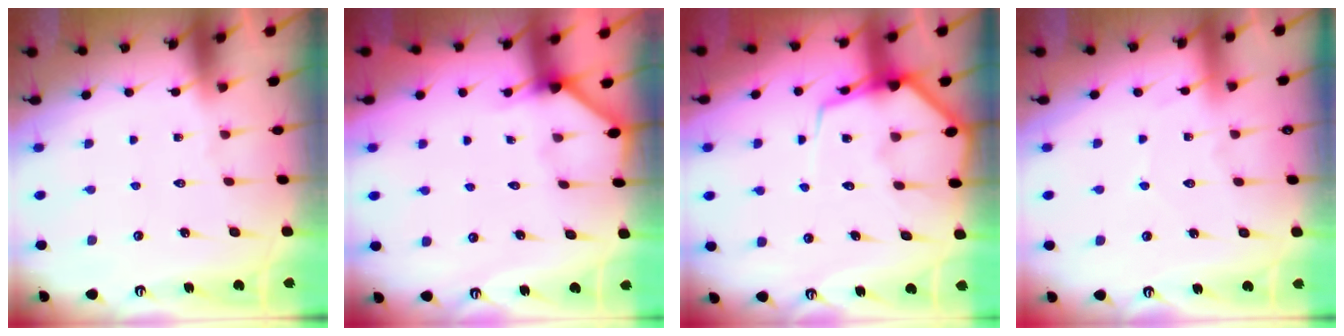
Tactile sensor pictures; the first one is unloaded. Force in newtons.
{"total": 1.8, "press": 1.8, "slide": 0.1}
{"total": 8.7, "press": 8.6, "slide": 1.0}
{"total": 2.7, "press": 2.7, "slide": 0.3}